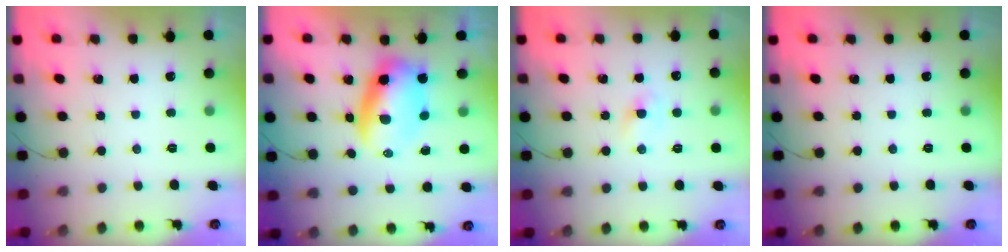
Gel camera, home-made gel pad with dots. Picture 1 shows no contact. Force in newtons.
{"total": 7.9, "press": 7.6, "slide": 2.4}
{"total": 1.9, "press": 1.8, "slide": 0.8}
{"total": 0.0}